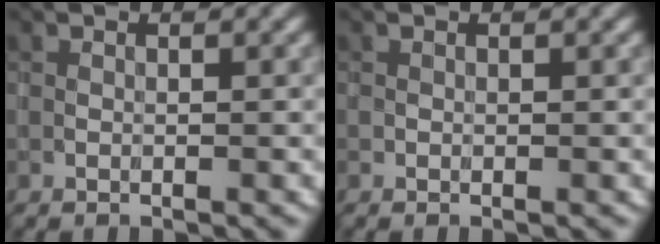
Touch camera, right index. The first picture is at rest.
{"total": 0.0}